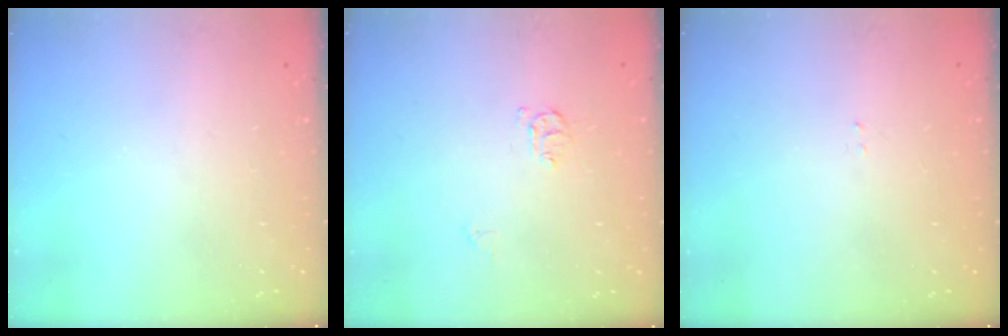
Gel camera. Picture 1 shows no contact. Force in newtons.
{"total": 5.8, "press": 5.8, "slide": 0.6}
{"total": 1.5, "press": 1.5, "slide": 0.2}